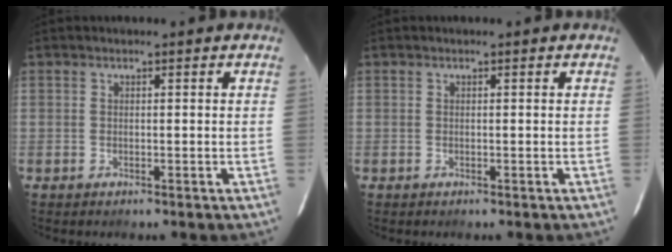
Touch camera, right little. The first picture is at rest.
{"total": 0.0}